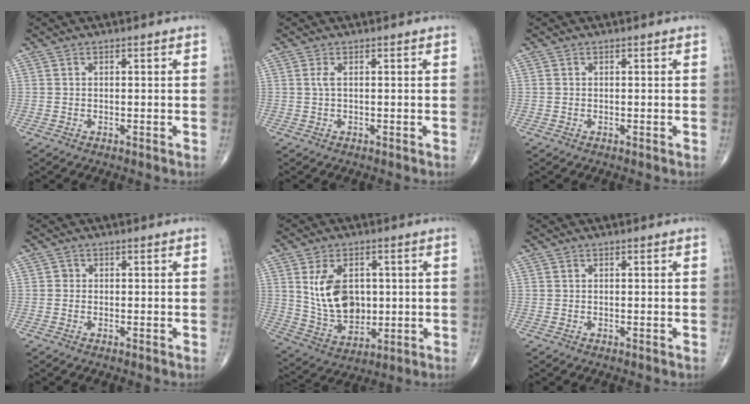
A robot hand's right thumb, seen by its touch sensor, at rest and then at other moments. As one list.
[{"total": 1.0, "force": [0.2, 0.2, 1.0], "torque": [-0.033, 0.003, 0.004]}, {"total": 0.0}, {"total": 0.7, "force": [-0.1, 0.6, 0.2], "torque": [0.001, 0.002, -0.004]}, {"total": 12.3, "force": [2.0, 8.2, 9.0], "torque": [-0.136, -0.014, 0.052]}, {"total": 0.0}]